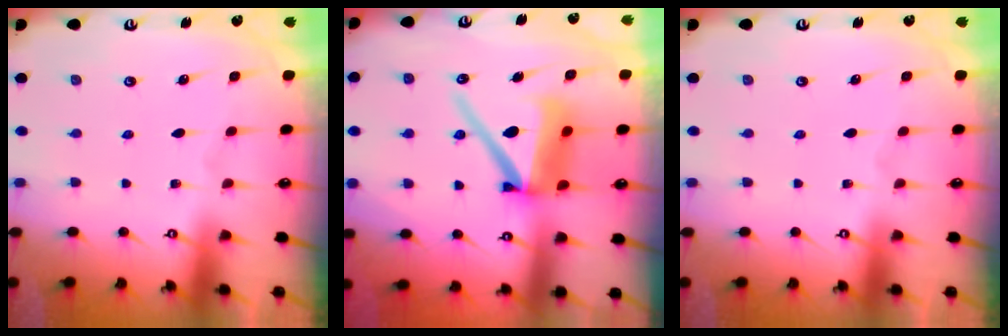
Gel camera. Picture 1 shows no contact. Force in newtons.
{"total": 12.5, "press": 12.4, "slide": 1.5}
{"total": 0.0}